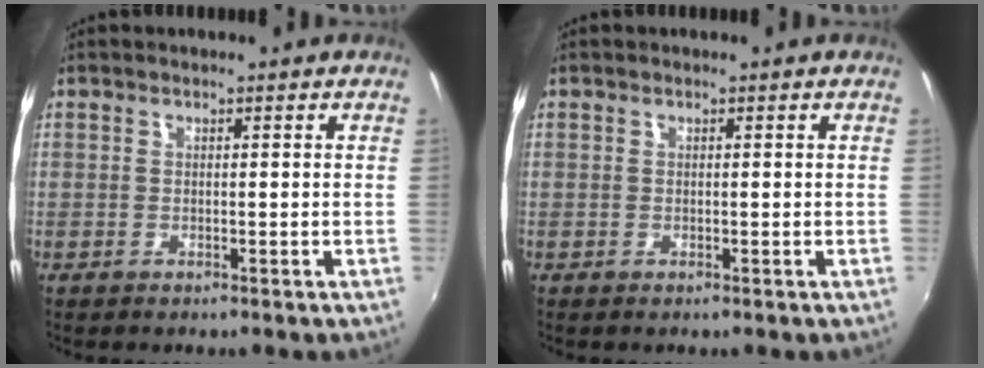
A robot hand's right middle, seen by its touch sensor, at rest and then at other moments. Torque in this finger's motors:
{"motor_torque": [0.14, -0.18, 0.14, 0.00]}